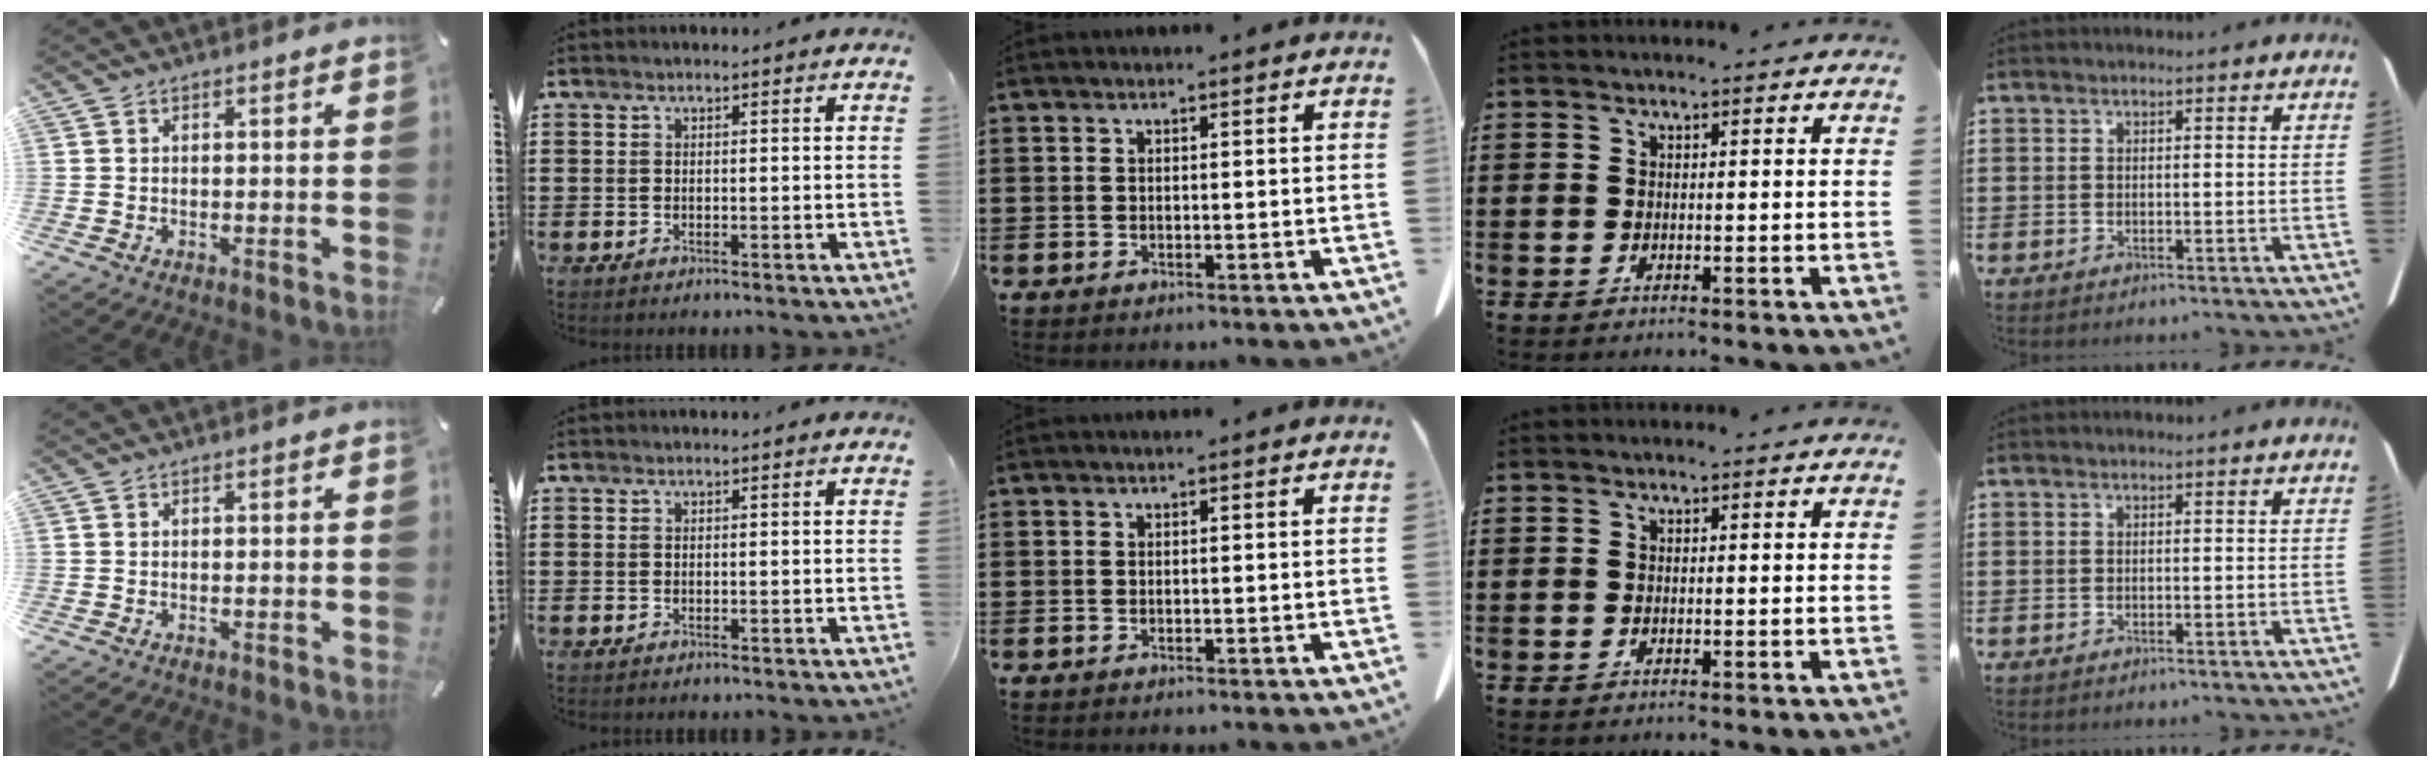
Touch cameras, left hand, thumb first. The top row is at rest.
{}